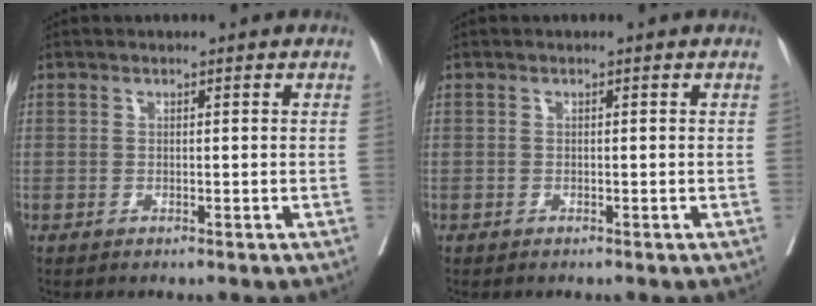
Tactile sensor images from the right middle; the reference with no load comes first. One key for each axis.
{"total": 0.0}